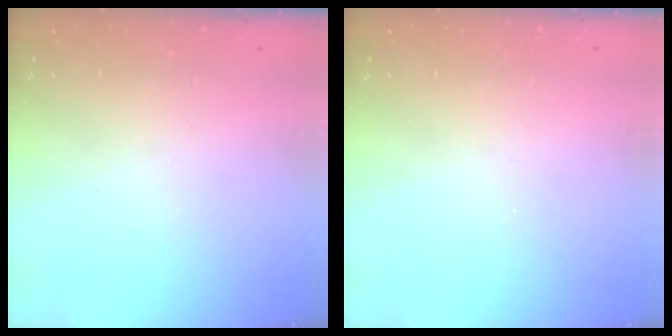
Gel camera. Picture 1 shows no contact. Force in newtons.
{"total": 0.0}